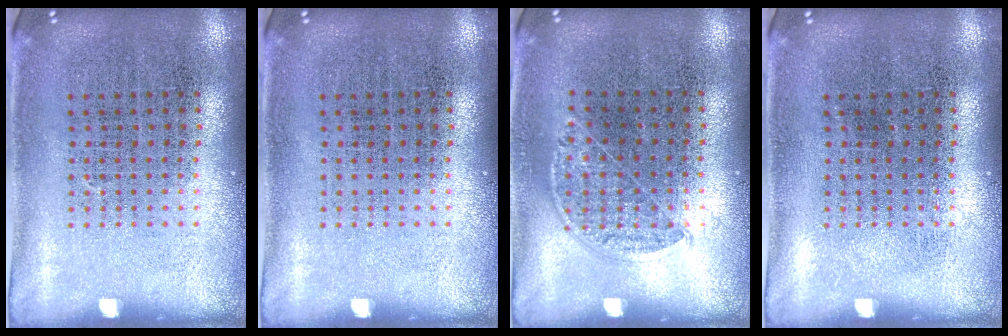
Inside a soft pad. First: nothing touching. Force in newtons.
{"total": 0.0}
{"total": 0.8, "press": 0.6, "slide": 0.6}
{"total": 0.0}